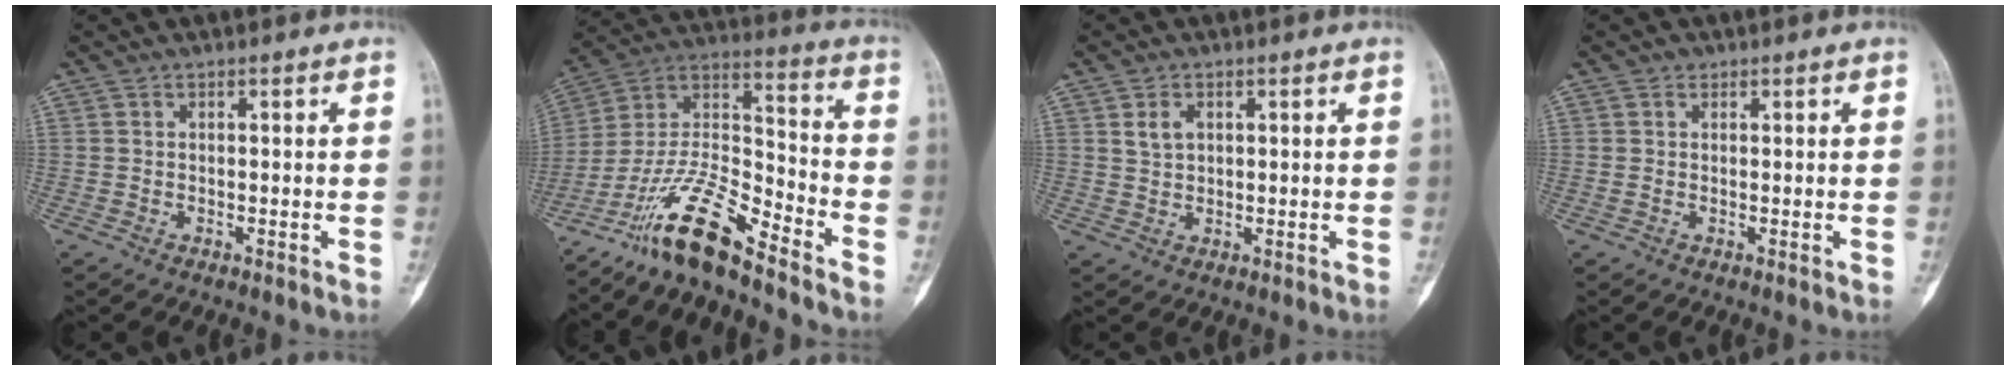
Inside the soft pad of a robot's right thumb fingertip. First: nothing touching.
{"total": 15.3, "force": [-11.9, 3.1, 9.0], "torque": [-0.178, 0.087, -0.228]}
{"total": 3.0, "force": [1.1, 2.0, 1.9], "torque": [-0.028, -0.002, 0.024]}
{"total": 1.1, "force": [0.4, 0.9, 0.4], "torque": [-0.005, -0.001, 0.005]}